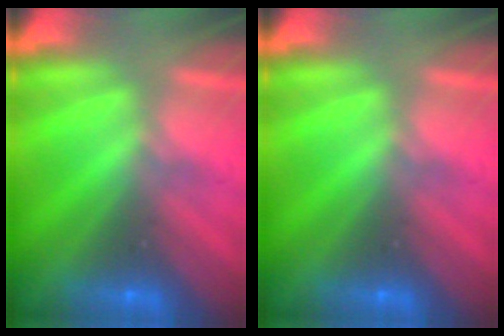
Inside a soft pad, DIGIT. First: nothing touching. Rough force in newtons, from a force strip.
{"total": 0.0}